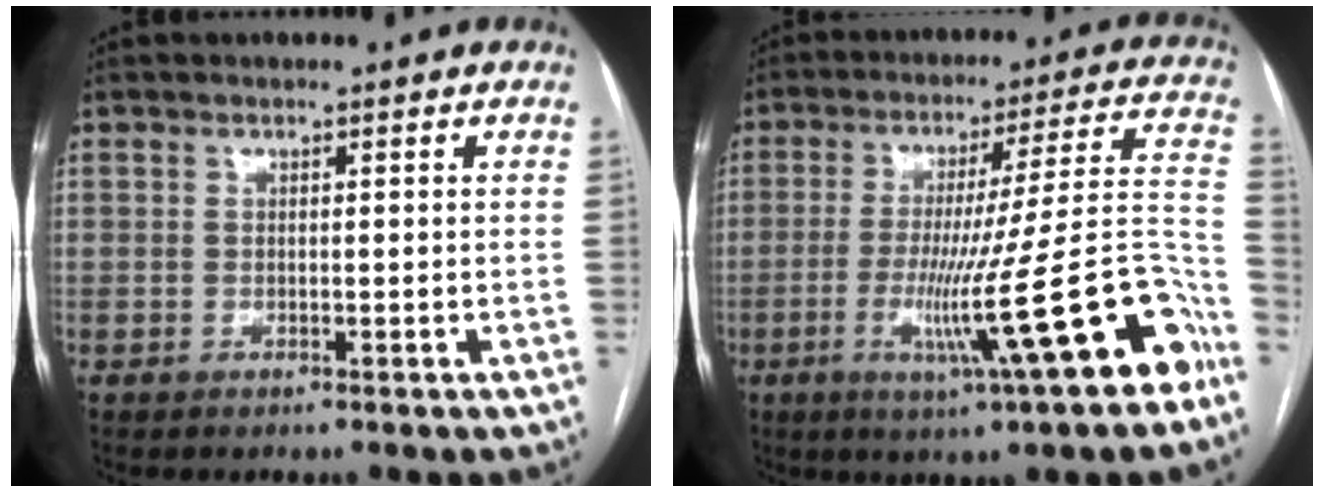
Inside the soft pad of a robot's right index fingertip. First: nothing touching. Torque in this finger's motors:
{"motor_torque": [2.14, 0.00, 1.05, 0.21]}